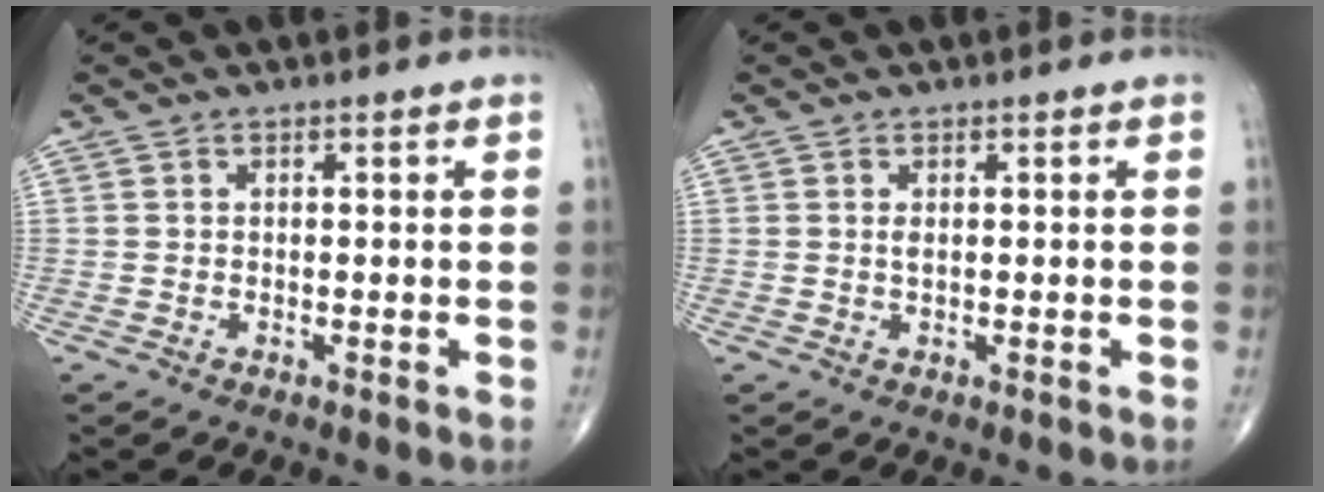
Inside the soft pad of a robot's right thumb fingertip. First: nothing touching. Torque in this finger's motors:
{"motor_torque": [0.34, 0.15, 0.21, -0.11, -0.01]}